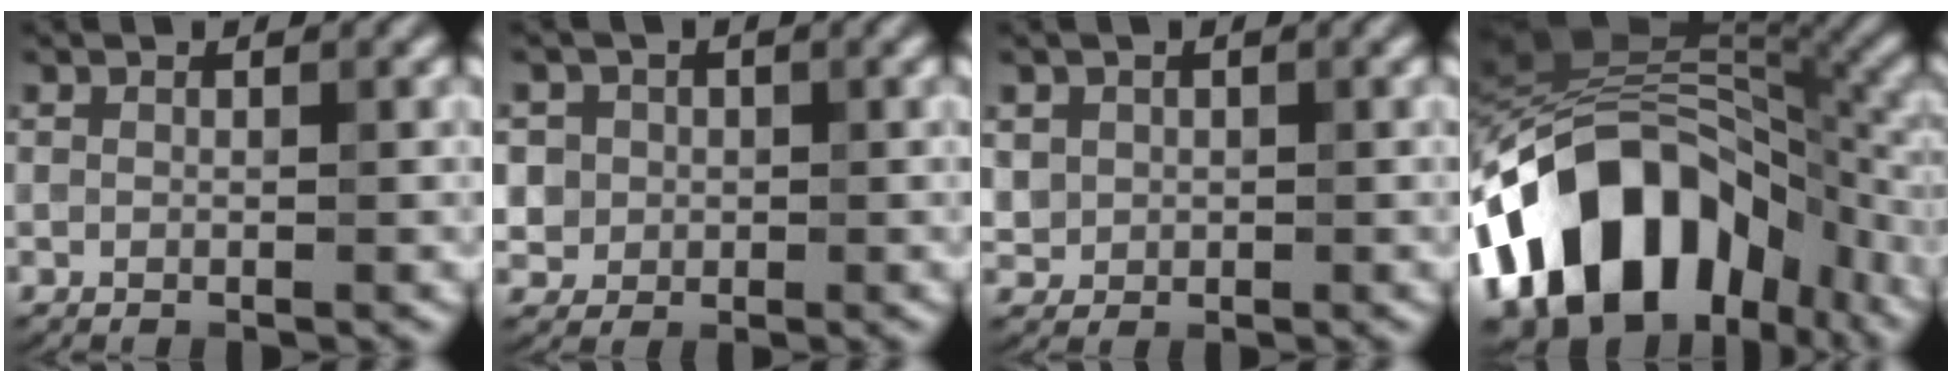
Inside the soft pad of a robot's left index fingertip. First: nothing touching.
{"total": 3.6, "force": [0.7, 3.5, 0.9], "torque": [-0.007, 0.016, 0.009]}
{"total": 1.6, "force": [0.3, 1.5, 0.2], "torque": [-0.002, -0.007, 0.012]}
{"total": 16.2, "force": [-6.2, 10.0, 11.2], "torque": [-0.177, 0.022, -0.118]}